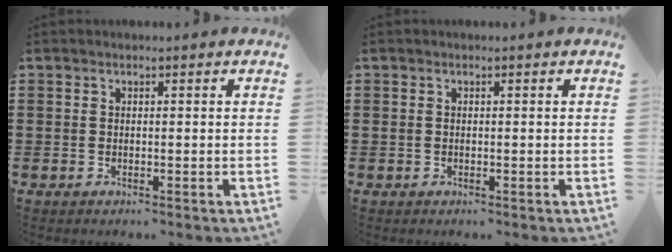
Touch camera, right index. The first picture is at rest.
{"total": 0.0}